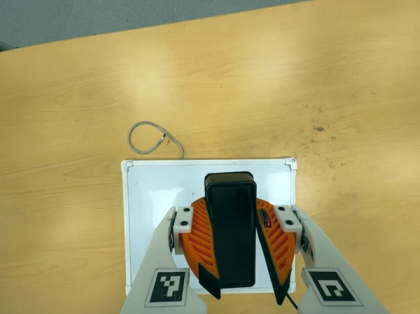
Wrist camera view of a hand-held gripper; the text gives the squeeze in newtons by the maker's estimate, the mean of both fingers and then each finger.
{"total": 11.3, "left": 10.9, "right": 11.6}